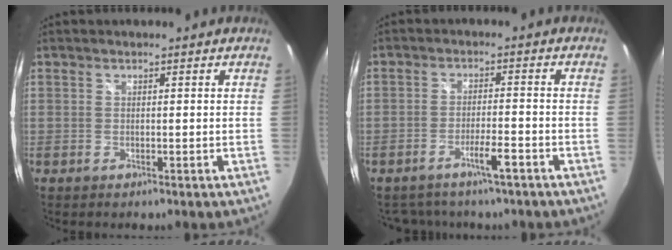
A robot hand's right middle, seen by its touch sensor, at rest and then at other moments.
{"total": 5.7, "force": [-4.6, 1.5, 3.0], "torque": [-0.061, 0.000, -0.070]}